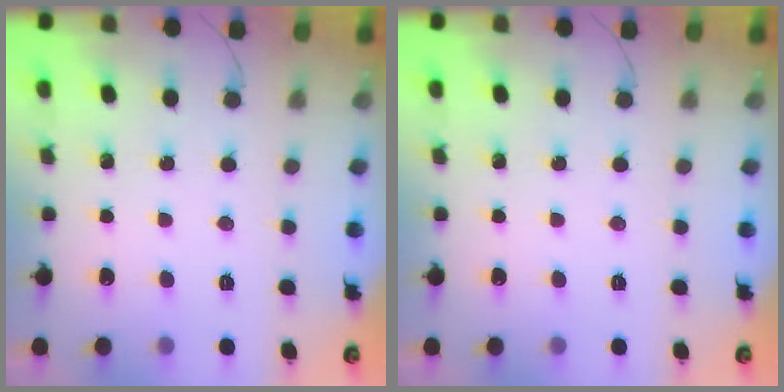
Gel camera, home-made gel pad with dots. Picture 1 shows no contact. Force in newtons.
{"total": 0.0}